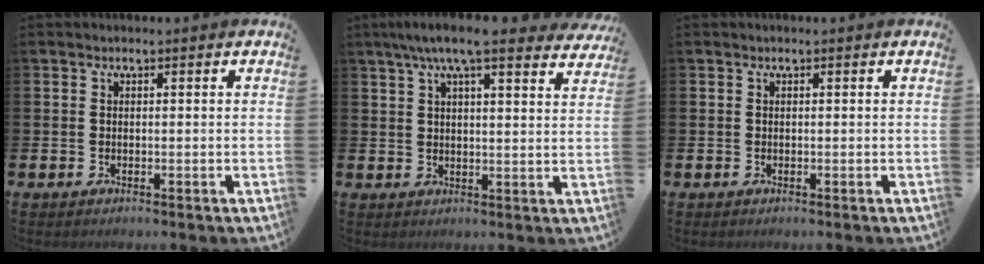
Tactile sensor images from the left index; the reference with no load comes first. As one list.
[{"total": 7.6, "force": [6.6, 1.1, 3.7], "torque": [-0.069, -0.023, 0.115]}, {"total": 0.0}]